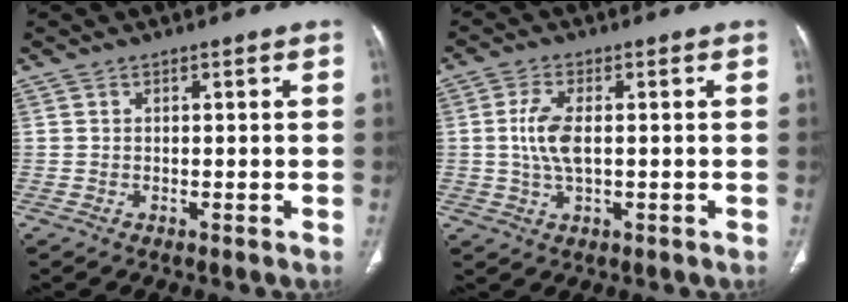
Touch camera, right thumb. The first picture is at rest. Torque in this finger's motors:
{"motor_torque": [1.27, 0.90, 0.89, -0.75, 0.27]}